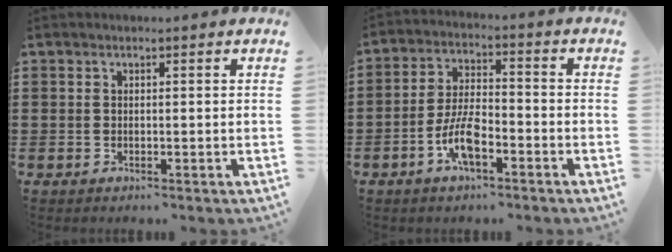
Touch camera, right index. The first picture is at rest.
{"total": 7.3, "force": [-3.4, 2.8, 5.8], "torque": [-0.135, -0.002, -0.070]}